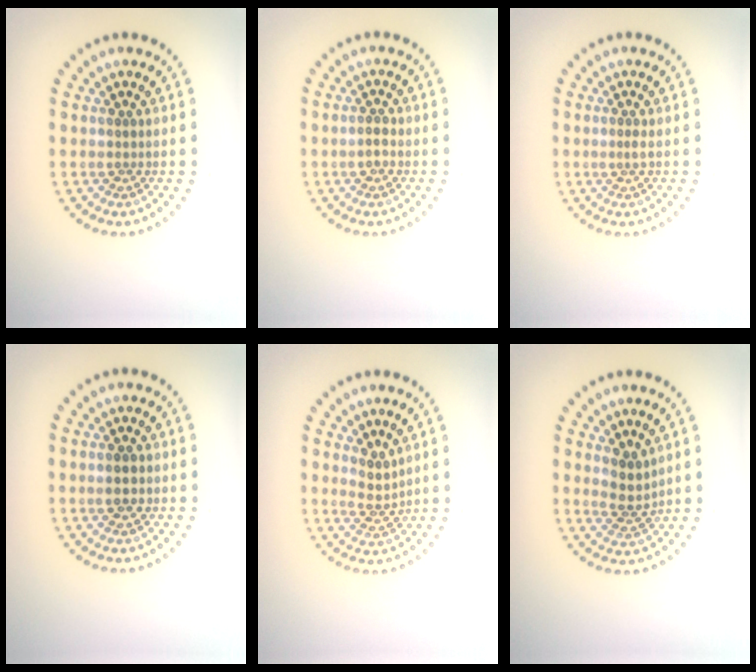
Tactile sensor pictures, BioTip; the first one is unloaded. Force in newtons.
{"total": 1.1, "press": 1.0, "slide": 0.4}
{"total": 0.9, "press": 0.5, "slide": 0.7}
{"total": 2.4, "press": 2.4, "slide": 0.0}
{"total": 2.1, "press": 1.6, "slide": 1.4}
{"total": 2.4, "press": 2.0, "slide": 1.4}